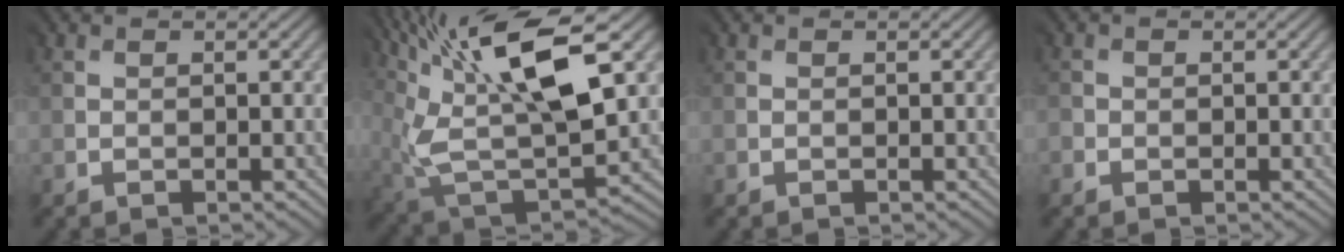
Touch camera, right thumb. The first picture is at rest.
{"total": 14.2, "force": [6.6, 5.6, 11.3], "torque": [-0.239, 0.004, 0.122]}
{"total": 0.0}
{"total": 0.9, "force": [-0.5, 0.8, 0.0], "torque": [0.003, -0.007, -0.010]}